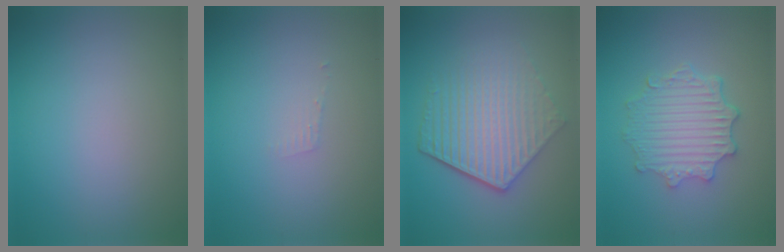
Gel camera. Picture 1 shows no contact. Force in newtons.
{"total": 0.7, "press": 0.7, "slide": 0.1}
{"total": 6.1, "press": 4.4, "slide": 4.2}
{"total": 4.5, "press": 3.7, "slide": 2.7}